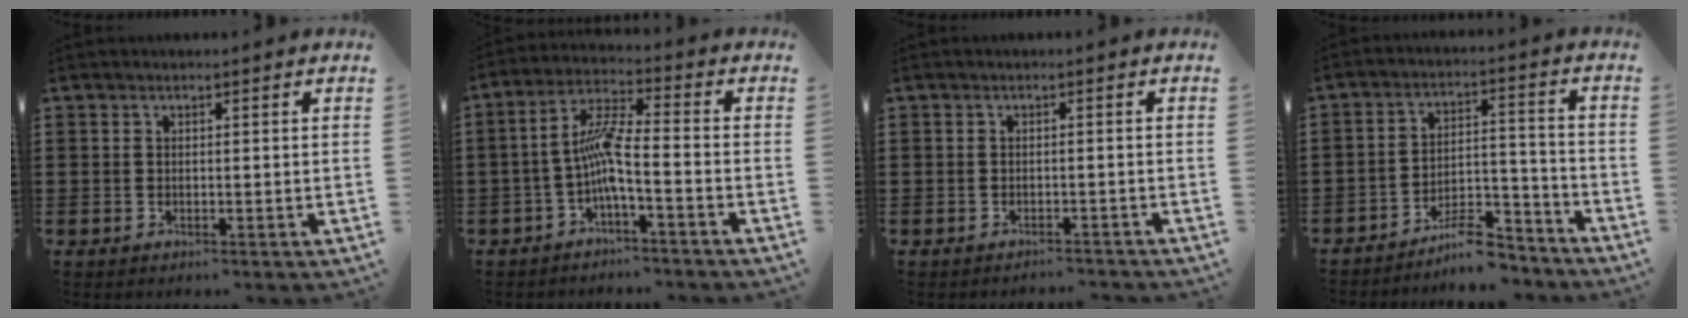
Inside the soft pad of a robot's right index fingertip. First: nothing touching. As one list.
[{"total": 6.4, "force": [-1.9, 0.7, 6.1], "torque": [-0.131, -0.003, -0.043]}, {"total": 1.1, "force": [-1.1, 0.1, 0.1], "torque": [-0.006, 0.001, -0.024]}, {"total": 8.5, "force": [-7.4, 2.2, 3.6], "torque": [-0.045, 0.033, -0.135]}]